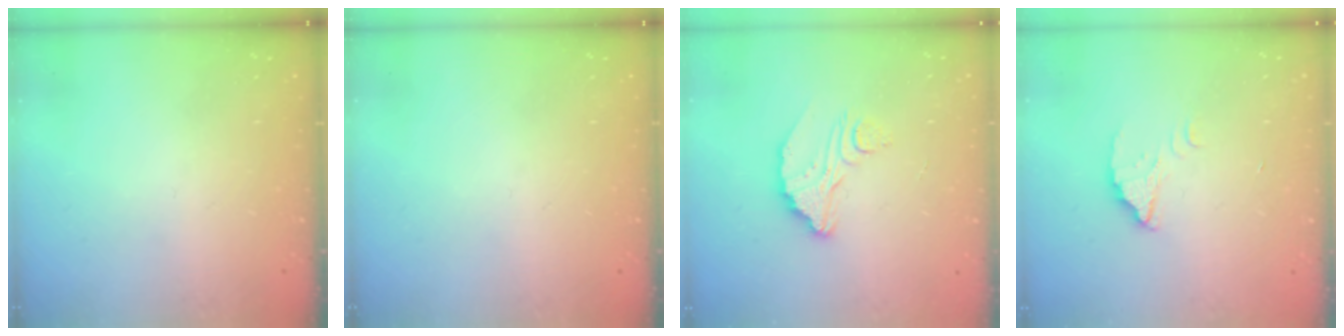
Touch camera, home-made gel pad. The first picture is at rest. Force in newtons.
{"total": 0.0}
{"total": 9.6, "press": 9.6, "slide": 0.7}
{"total": 2.1, "press": 2.1, "slide": 0.1}